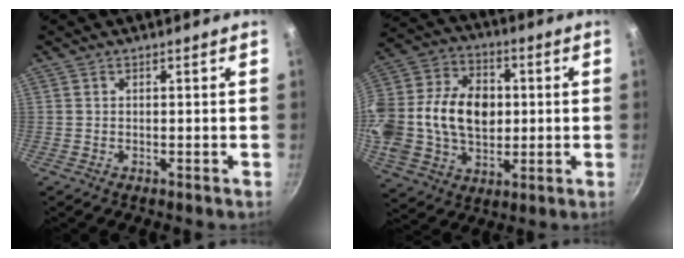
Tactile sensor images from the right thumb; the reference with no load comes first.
{"total": 26.1, "force": [0.9, 18.9, 18.0], "torque": [-0.364, 0.033, 0.015]}